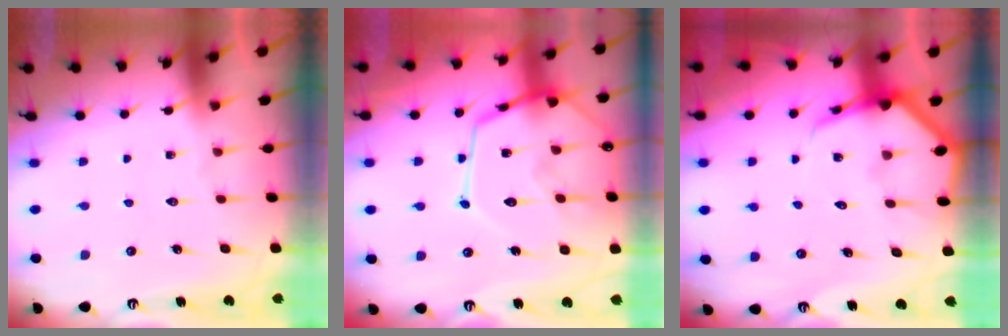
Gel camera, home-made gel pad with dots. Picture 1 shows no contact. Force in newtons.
{"total": 18.9, "press": 18.8, "slide": 1.6}
{"total": 6.3, "press": 6.3, "slide": 0.7}